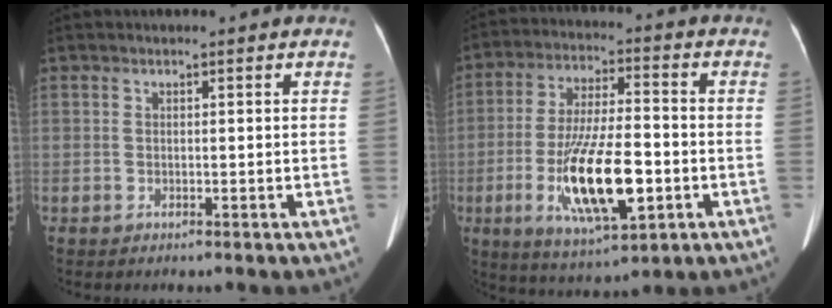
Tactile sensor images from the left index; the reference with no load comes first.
{"total": 15.3, "force": [-4.3, 4.0, 14.2], "torque": [-0.271, -0.016, -0.068]}